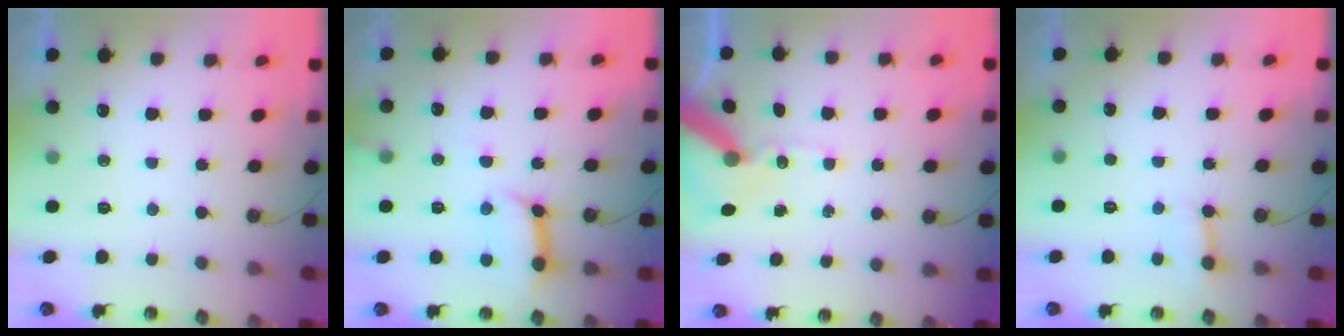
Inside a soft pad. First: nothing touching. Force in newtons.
{"total": 12.3, "press": 12.3, "slide": 1.3}
{"total": 11.0, "press": 10.8, "slide": 1.6}
{"total": 2.8, "press": 2.7, "slide": 0.5}